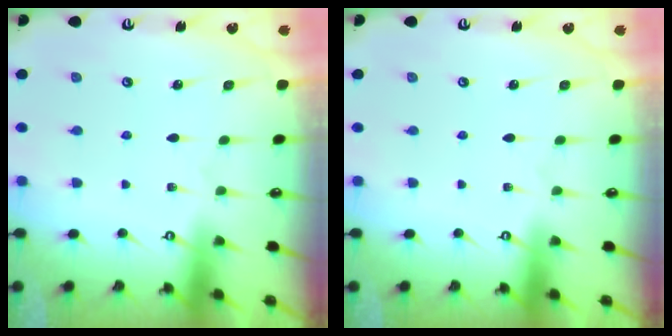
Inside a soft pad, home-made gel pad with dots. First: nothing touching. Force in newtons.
{"total": 0.0}